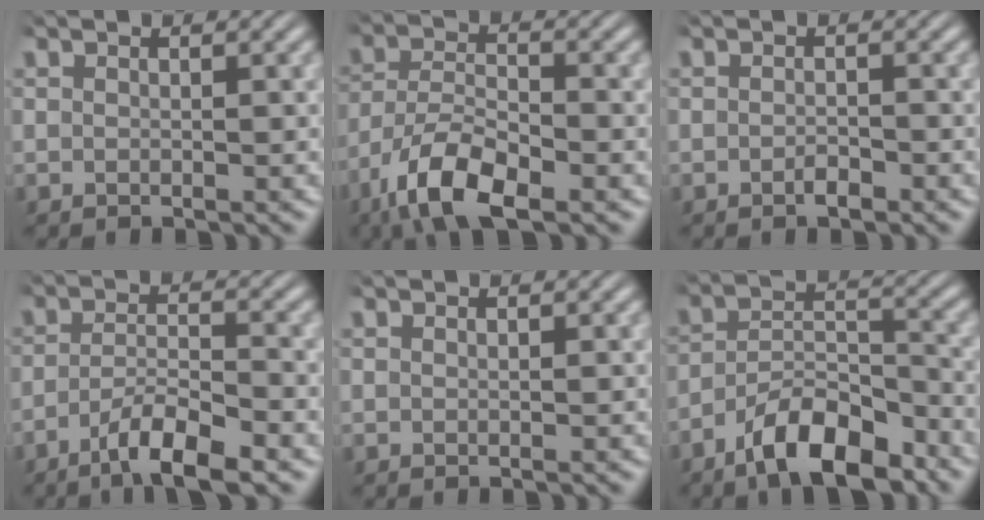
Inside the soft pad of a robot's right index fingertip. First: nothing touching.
{"total": 6.9, "force": [-3.5, 3.4, 4.8], "torque": [-0.084, -0.013, -0.058]}
{"total": 1.1, "force": [-0.8, 0.4, 0.6], "torque": [-0.002, 0.005, -0.018]}
{"total": 5.1, "force": [-3.1, 1.6, 3.8], "torque": [-0.048, 0.002, -0.057]}
{"total": 0.0}
{"total": 7.3, "force": [-5.0, 3.1, 4.4], "torque": [-0.051, 0.004, -0.087]}